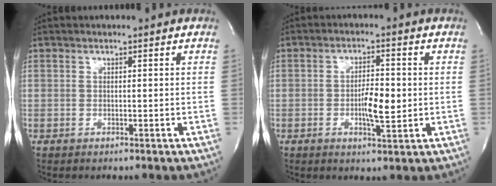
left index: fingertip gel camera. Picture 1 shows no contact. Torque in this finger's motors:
{"motor_torque": [0.69, 0.12, 0.12, 0.06]}